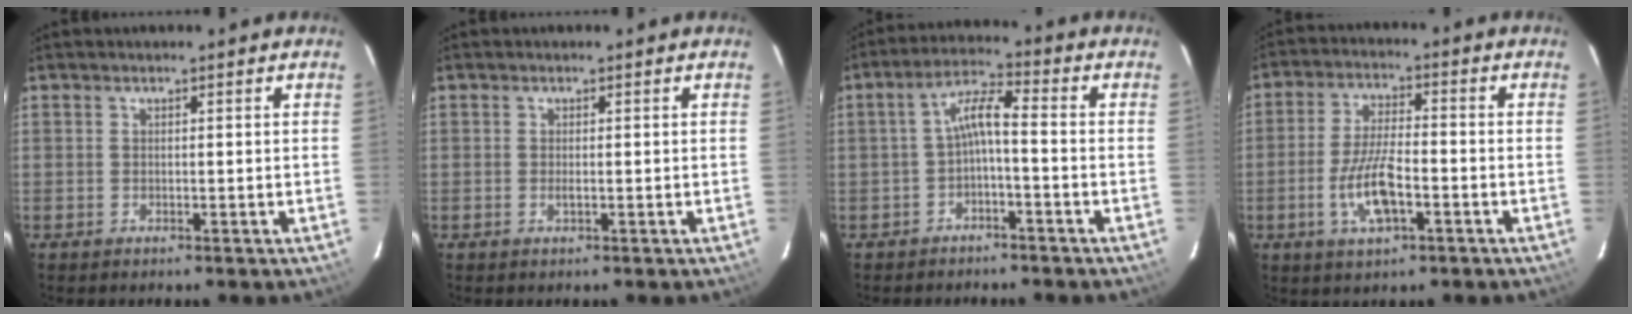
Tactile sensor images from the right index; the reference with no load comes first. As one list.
[{"total": 0.8, "force": [-0.2, 0.2, 0.7], "torque": [-0.014, -0.001, -0.004]}, {"total": 5.0, "force": [-1.8, 0.9, 4.6], "torque": [-0.104, 0.016, -0.033]}, {"total": 9.2, "force": [-3.4, 3.1, 7.9], "torque": [-0.163, -0.003, -0.062]}]